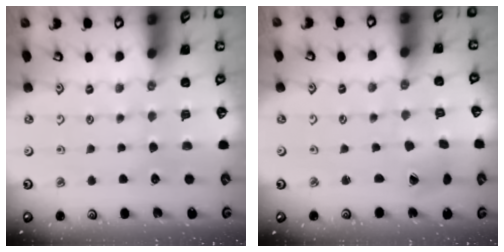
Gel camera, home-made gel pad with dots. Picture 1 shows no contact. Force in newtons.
{"total": 3.1, "press": 3.1, "slide": 0.4}